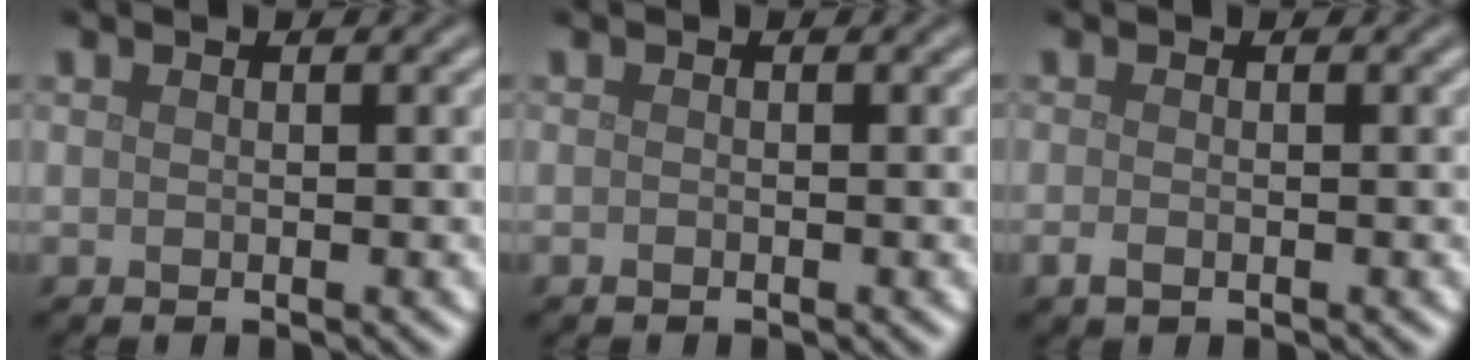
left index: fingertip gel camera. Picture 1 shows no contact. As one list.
[{"total": 0.0}, {"total": 1.0, "force": [-0.6, 0.5, 0.7], "torque": [-0.018, -0.004, -0.011]}]